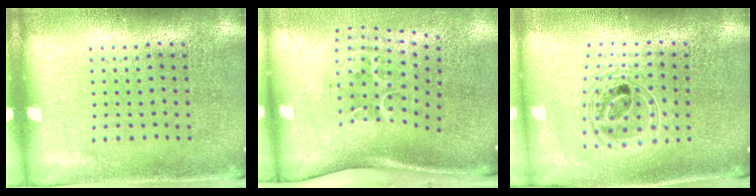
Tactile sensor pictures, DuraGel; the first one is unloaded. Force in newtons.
{"total": 2.0, "press": 1.4, "slide": 1.4}
{"total": 2.1, "press": 1.6, "slide": 1.3}